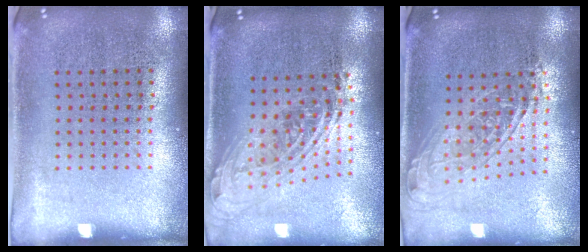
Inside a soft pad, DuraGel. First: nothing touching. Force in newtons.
{"total": 2.0, "press": 1.6, "slide": 1.3}
{"total": 1.5, "press": 1.3, "slide": 0.8}